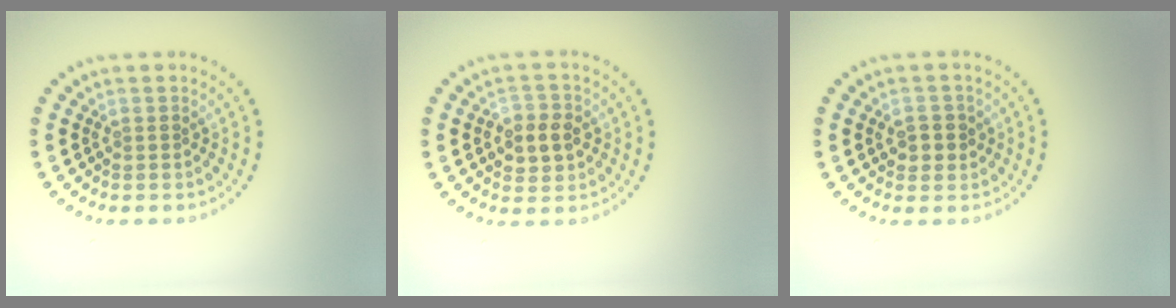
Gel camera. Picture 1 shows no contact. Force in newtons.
{"total": 3.0, "press": 3.0, "slide": 0.5}
{"total": 2.2, "press": 2.1, "slide": 0.5}